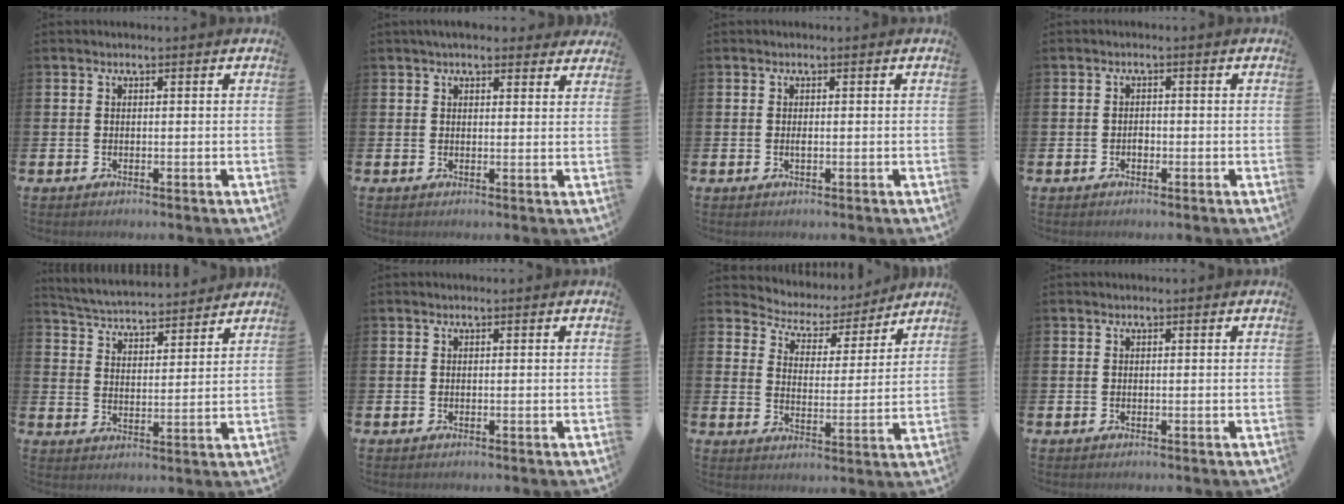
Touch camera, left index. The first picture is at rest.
{"total": 3.4, "force": [3.1, 1.1, 0.8], "torque": [-0.015, -0.009, 0.056]}
{"total": 0.7, "force": [0.0, 0.2, 0.7], "torque": [-0.011, -0.002, -0.001]}
{"total": 1.0, "force": [-0.4, 0.8, 0.5], "torque": [-0.009, 0.002, -0.009]}
{"total": 4.5, "force": [4.5, 0.6, 0.3], "torque": [-0.034, -0.036, 0.077]}
{"total": 0.0}
{"total": 4.9, "force": [4.5, 2.0, 0.1], "torque": [-0.032, -0.040, 0.073]}
{"total": 0.0}